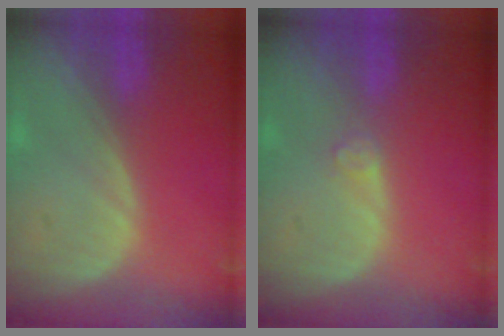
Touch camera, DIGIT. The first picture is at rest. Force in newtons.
{"total": 1.2, "press": 1.2, "slide": 0.3}